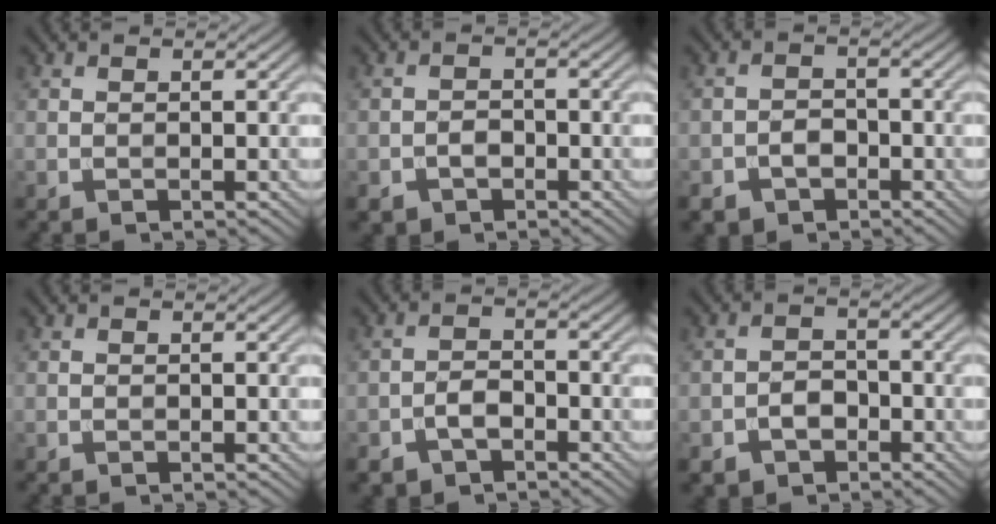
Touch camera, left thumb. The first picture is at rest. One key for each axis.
{"total": 2.8, "fx": -1.6, "fy": 2.0, "fz": 1.2, "tx": -0.022, "ty": -0.003, "tz": -0.032}
{"total": 4.1, "fx": -2.4, "fy": 2.9, "fz": 1.6, "tx": -0.018, "ty": 0.000, "tz": -0.052}
{"total": 0.0}
{"total": 3.9, "fx": -2.3, "fy": 2.3, "fz": 2.0, "tx": -0.039, "ty": -0.001, "tz": -0.051}
{"total": 4.2, "fx": -2.4, "fy": 3.0, "fz": 1.8, "tx": -0.025, "ty": -0.001, "tz": -0.054}